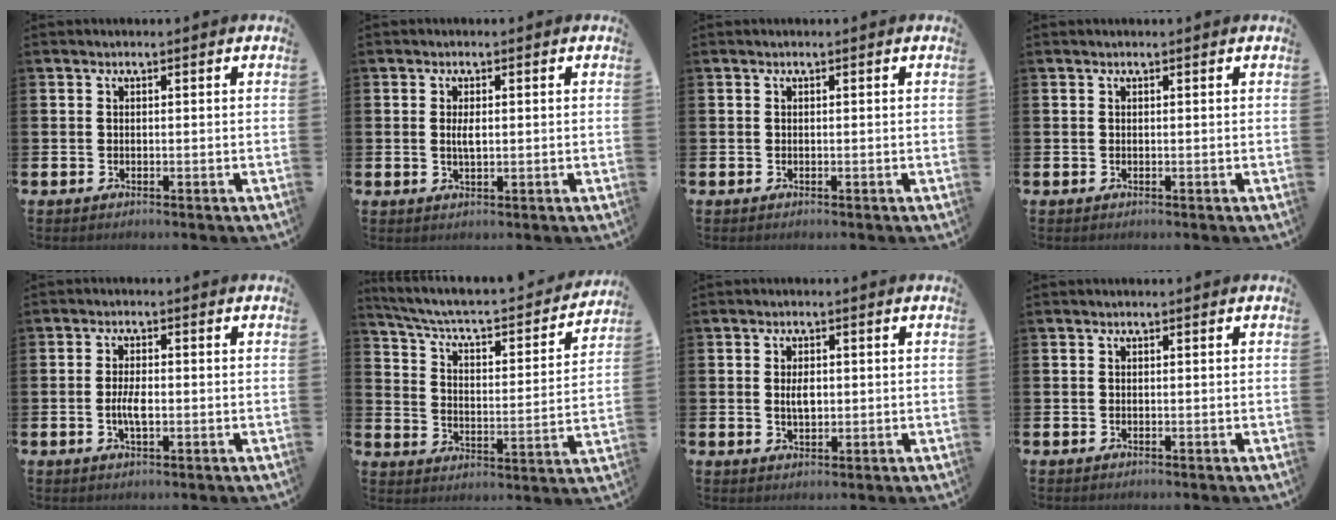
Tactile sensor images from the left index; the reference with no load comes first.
{"total": 2.0, "force": [0.2, 0.7, 1.8], "torque": [-0.035, 0.004, 0.002]}
{"total": 0.0}
{"total": 0.0}
{"total": 3.2, "force": [-0.5, 1.3, 2.9], "torque": [-0.045, -0.001, -0.013]}
{"total": 6.0, "force": [5.2, 1.5, 2.6], "torque": [-0.080, -0.043, 0.081]}
{"total": 2.6, "force": [0.3, 1.3, 2.2], "torque": [-0.037, 0.002, 0.001]}
{"total": 0.0}